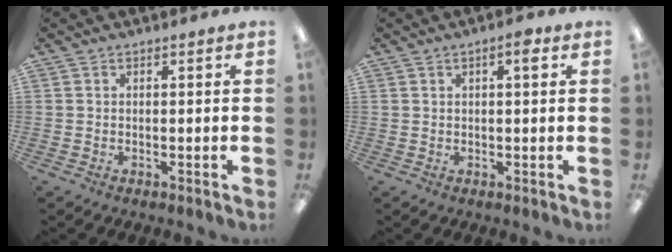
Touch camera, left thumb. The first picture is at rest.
{"total": 3.2, "force": [1.4, 0.9, 2.7], "torque": [-0.041, 0.000, 0.019]}